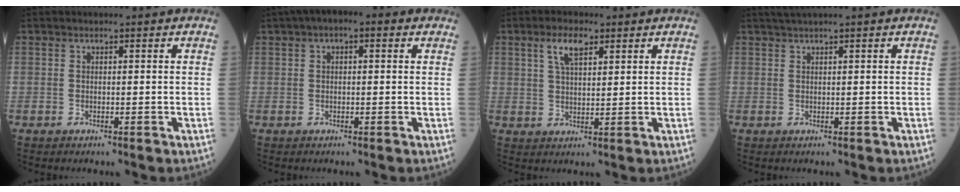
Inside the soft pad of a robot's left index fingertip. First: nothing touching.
{"total": 5.0, "force": [2.3, 2.0, 3.9], "torque": [-0.066, 0.035, 0.027]}
{"total": 4.7, "force": [2.5, 1.6, 3.6], "torque": [-0.078, 0.009, 0.050]}
{"total": 1.7, "force": [1.2, -0.4, 1.1], "torque": [-0.024, 0.012, 0.027]}